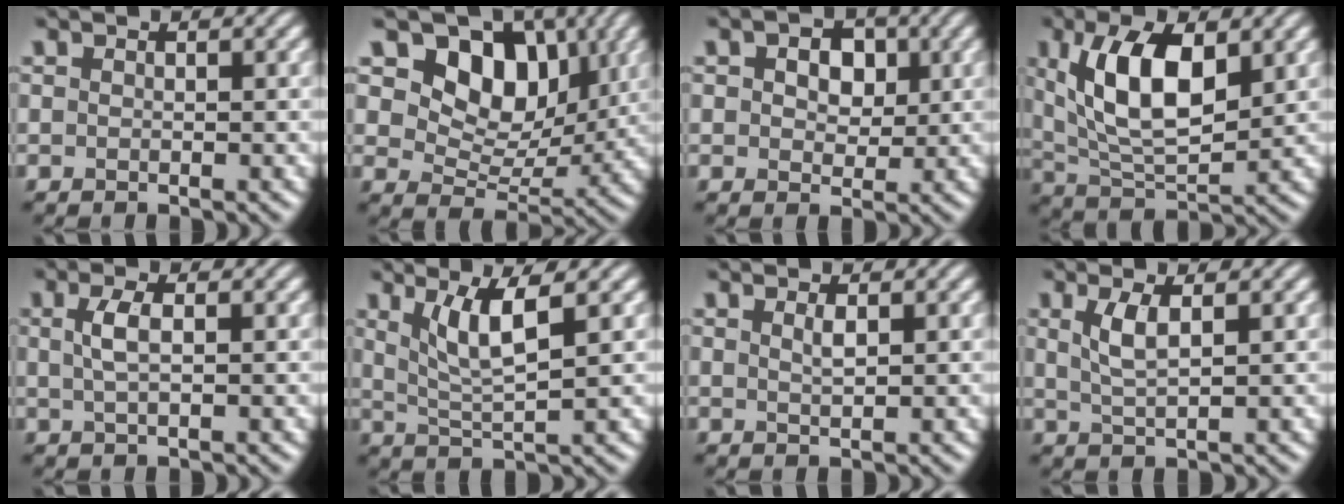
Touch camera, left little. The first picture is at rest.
{"total": 8.7, "force": [3.6, 6.0, 5.2], "torque": [-0.081, -0.008, 0.049]}
{"total": 4.4, "force": [1.4, 3.0, 3.0], "torque": [-0.039, 0.012, 0.004]}
{"total": 8.6, "force": [2.5, 3.9, 7.3], "torque": [-0.138, 0.002, 0.047]}
{"total": 2.1, "force": [0.4, 0.6, 1.9], "torque": [-0.042, 0.005, 0.009]}
{"total": 4.4, "force": [1.8, 0.9, 4.0], "torque": [-0.079, -0.005, 0.037]}
{"total": 1.0, "force": [0.5, 0.2, 0.8], "torque": [-0.015, 0.001, 0.010]}
{"total": 2.7, "force": [0.9, 0.8, 2.4], "torque": [-0.051, -0.001, 0.021]}